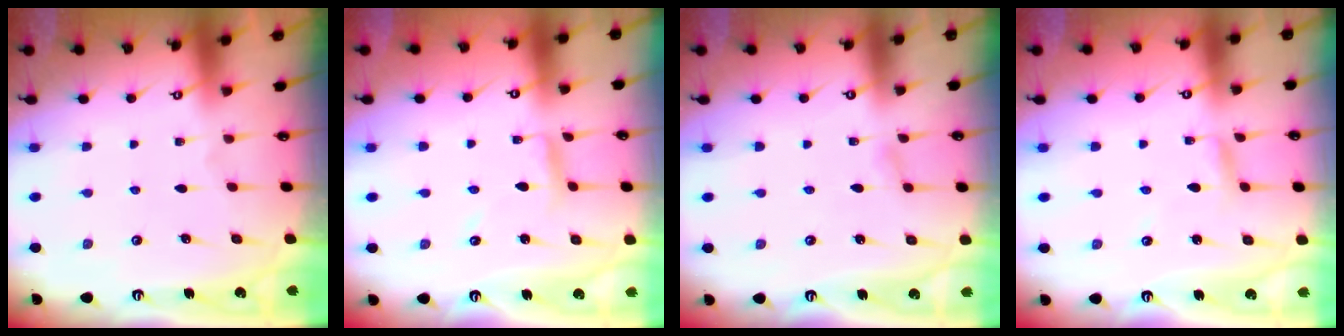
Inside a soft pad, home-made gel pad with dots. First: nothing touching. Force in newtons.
{"total": 5.1, "press": 5.1, "slide": 0.4}
{"total": 1.9, "press": 1.8, "slide": 0.3}
{"total": 2.0, "press": 2.0, "slide": 0.2}